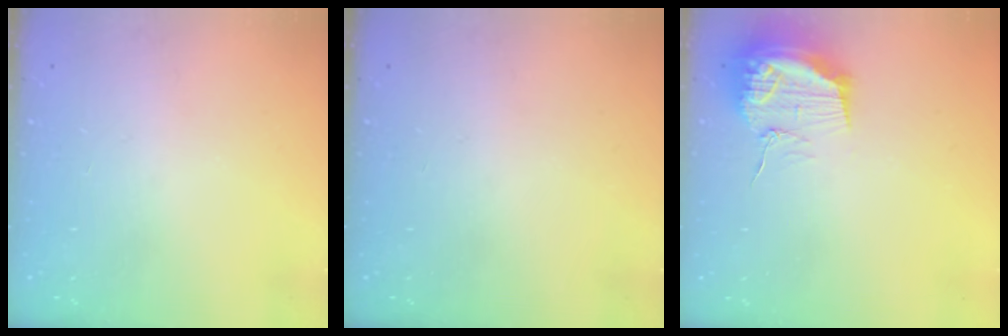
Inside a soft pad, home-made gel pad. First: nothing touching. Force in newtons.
{"total": 0.0}
{"total": 16.1, "press": 16.1, "slide": 0.2}